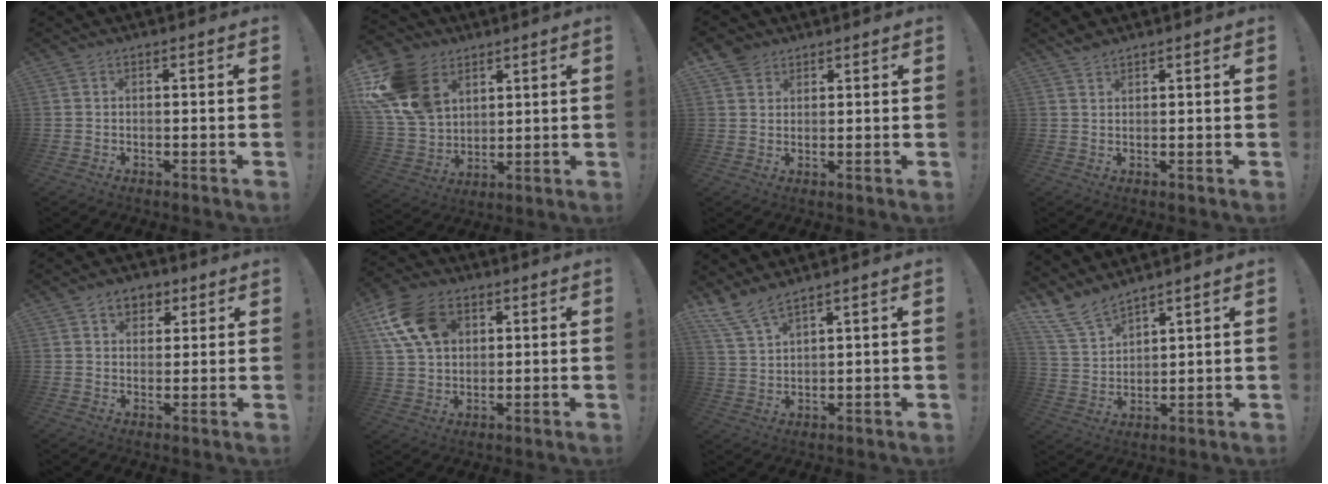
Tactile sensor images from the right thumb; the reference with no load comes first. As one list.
[{"total": 18.5, "force": [8.4, 13.4, 9.6], "torque": [-0.193, -0.037, 0.163]}, {"total": 4.2, "force": [3.0, 2.9, 0.8], "torque": [-0.014, -0.014, 0.057]}, {"total": 2.1, "force": [1.8, 0.6, 0.7], "torque": [-0.012, -0.008, 0.034]}, {"total": 6.4, "force": [3.0, 5.1, 2.4], "torque": [-0.028, -0.009, 0.056]}, {"total": 15.3, "force": [6.1, 11.1, 8.7], "torque": [-0.156, -0.016, 0.122]}, {"total": 6.5, "force": [5.6, 1.4, 3.0], "torque": [-0.079, -0.024, 0.110]}, {"total": 10.4, "force": [9.0, 4.1, 3.2], "torque": [-0.076, -0.057, 0.177]}]